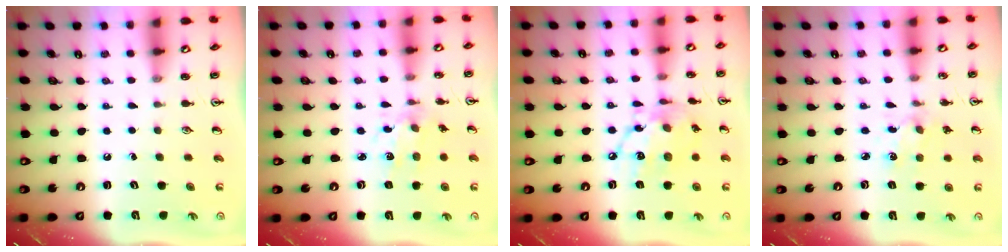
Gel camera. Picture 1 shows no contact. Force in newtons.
{"total": 3.5, "press": 3.4, "slide": 1.0}
{"total": 14.7, "press": 14.7, "slide": 1.1}
{"total": 2.5, "press": 2.4, "slide": 0.6}